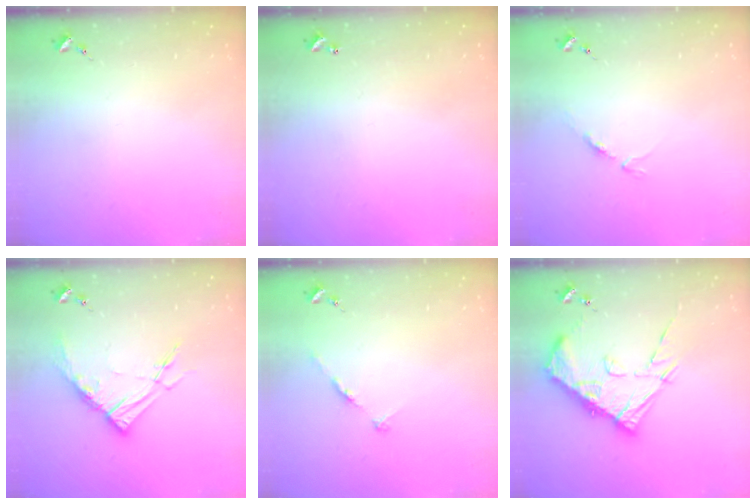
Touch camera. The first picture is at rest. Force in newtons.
{"total": 0.9, "press": 0.9, "slide": 0.2}
{"total": 5.0, "press": 5.0, "slide": 0.6}
{"total": 12.1, "press": 12.0, "slide": 1.2}
{"total": 4.9, "press": 4.9, "slide": 0.5}
{"total": 16.6, "press": 16.6, "slide": 1.5}